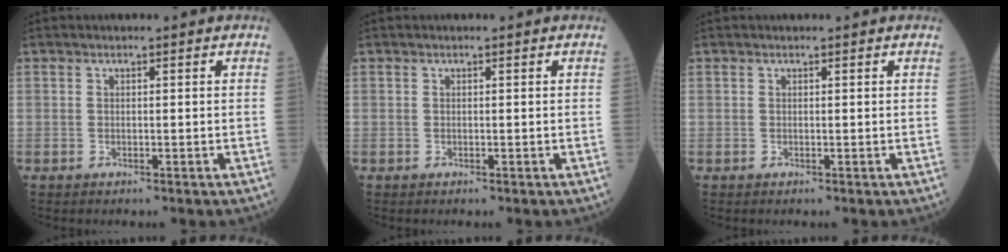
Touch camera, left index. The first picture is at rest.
{"total": 0.0}
{"total": 0.6, "force": [0.6, 0.0, 0.1], "torque": [-0.006, 0.005, 0.009]}